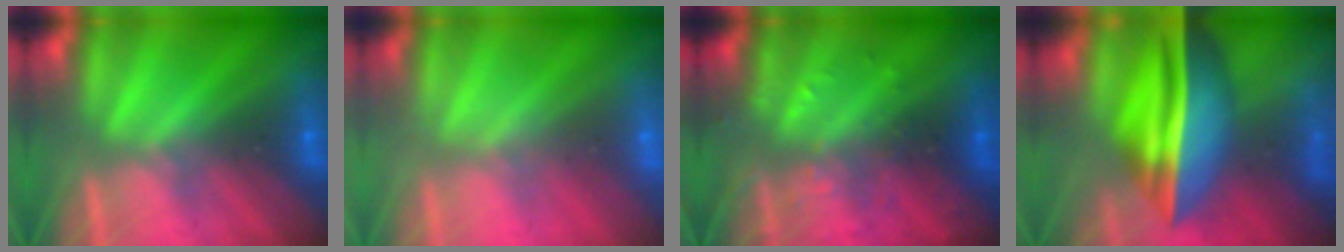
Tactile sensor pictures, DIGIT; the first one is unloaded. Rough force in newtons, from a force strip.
{"total": 1.5}
{"total": 3.1}
{"total": 7.0}